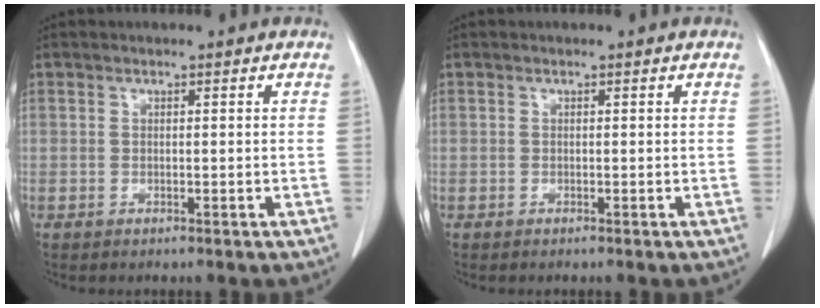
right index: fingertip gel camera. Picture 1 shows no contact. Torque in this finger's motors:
{"motor_torque": [0.05, -0.05, -0.02, 0.01]}